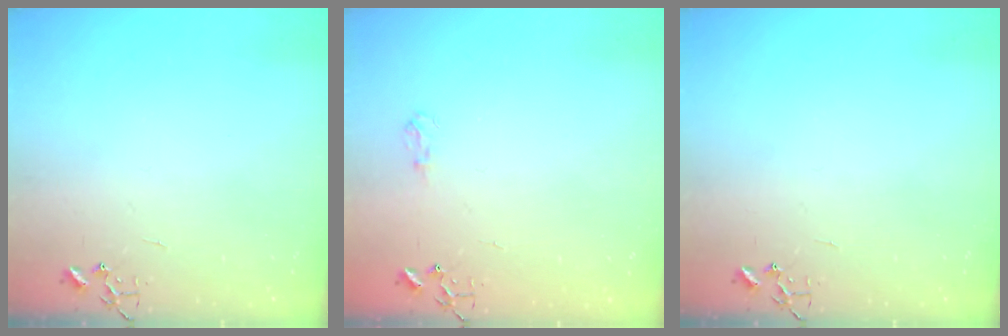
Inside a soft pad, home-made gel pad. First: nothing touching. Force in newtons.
{"total": 5.7, "press": 5.7, "slide": 0.6}
{"total": 0.0}